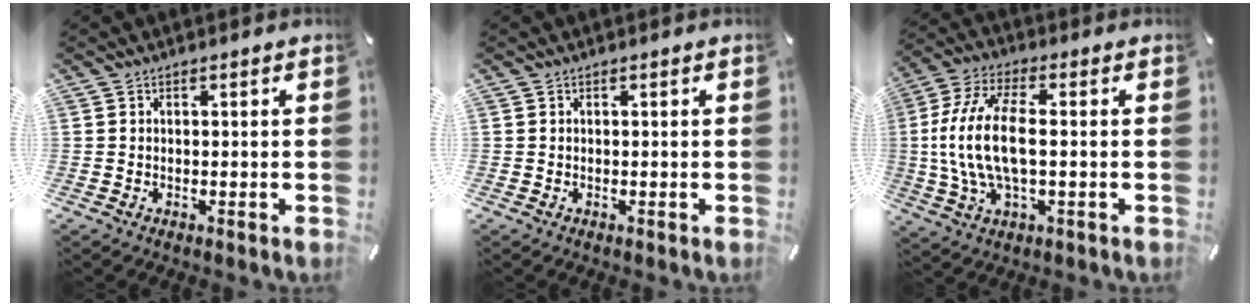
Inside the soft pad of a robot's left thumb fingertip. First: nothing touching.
{"total": 0.0}
{"total": 15.0, "force": [-0.2, 7.0, 13.2], "torque": [-0.282, -0.008, -0.003]}